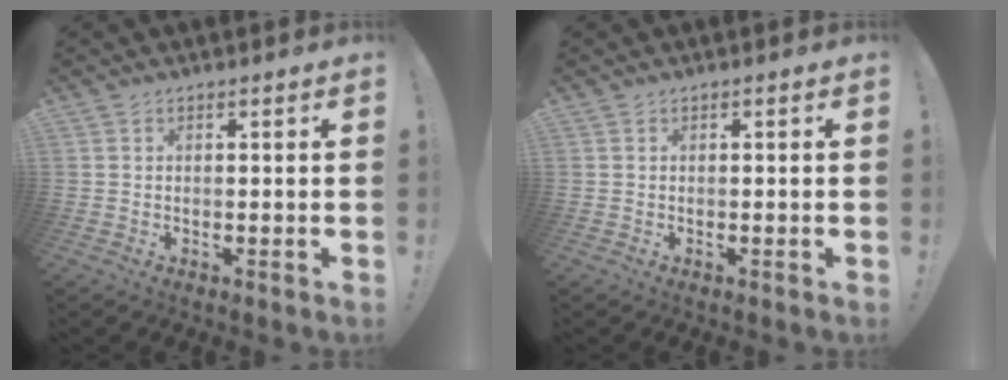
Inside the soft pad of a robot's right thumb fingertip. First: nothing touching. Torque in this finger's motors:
{"motor_torque": [0.00, 0.00, 0.00, 0.00, 0.00]}